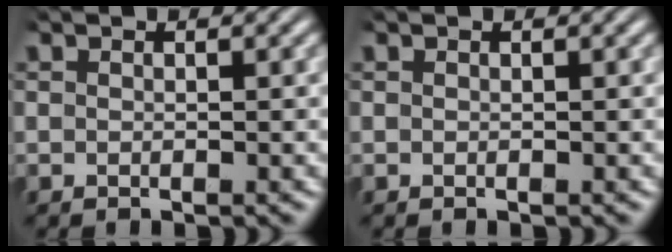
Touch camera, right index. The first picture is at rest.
{"total": 0.0}